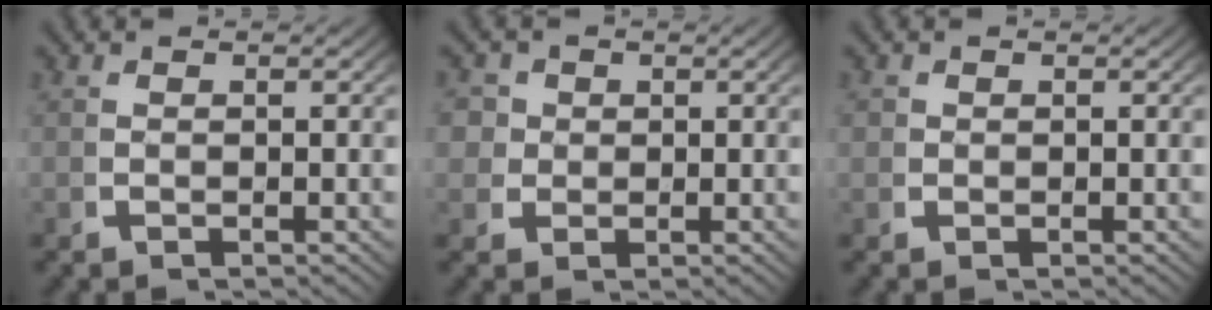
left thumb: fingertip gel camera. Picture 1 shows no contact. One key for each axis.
{"total": 4.4, "fx": 1.0, "fy": 4.0, "fz": 1.6, "tx": -0.042, "ty": -0.011, "tz": 0.016}
{"total": 0.6, "fx": 0.1, "fy": 0.6, "fz": 0.0, "tx": -0.004, "ty": -0.007, "tz": 0.002}